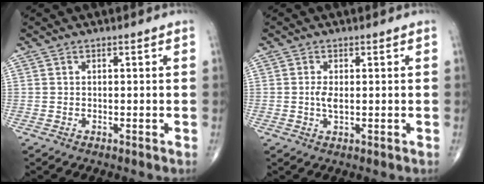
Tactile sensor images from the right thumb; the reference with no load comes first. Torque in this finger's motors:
{"motor_torque": [0.90, 0.78, -0.05, -0.11, 0.00]}